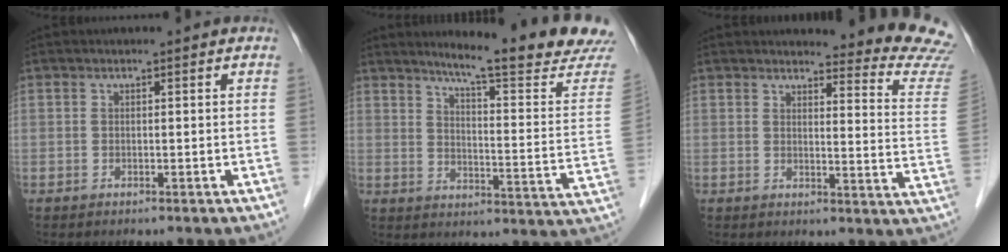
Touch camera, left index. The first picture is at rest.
{"total": 18.3, "force": [16.4, -1.1, 8.1], "torque": [-0.115, -0.091, 0.198]}
{"total": 15.3, "force": [15.2, -0.1, 1.9], "torque": [0.005, -0.142, 0.135]}